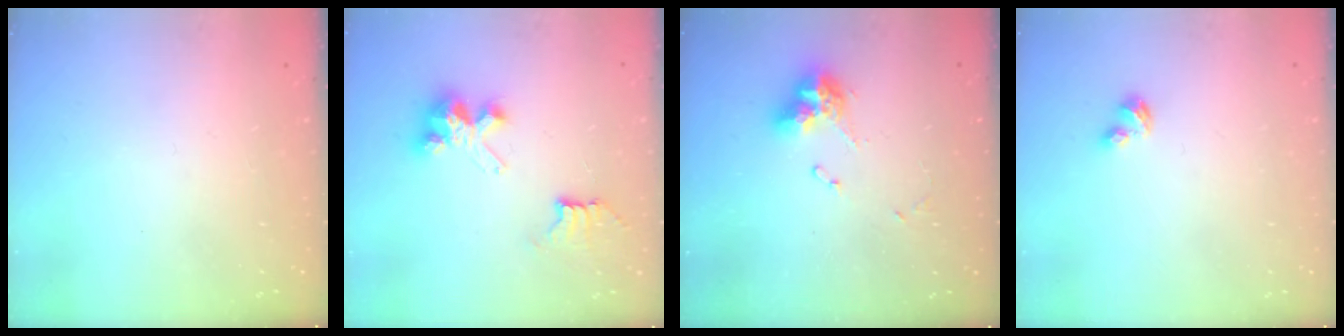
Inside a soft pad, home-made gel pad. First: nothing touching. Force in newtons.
{"total": 7.3, "press": 7.3, "slide": 0.1}
{"total": 9.9, "press": 9.9, "slide": 1.1}
{"total": 1.9, "press": 1.8, "slide": 0.4}